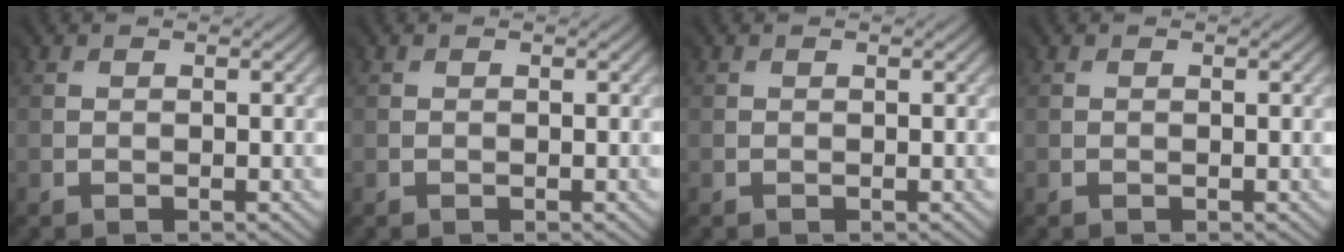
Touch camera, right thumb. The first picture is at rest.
{"total": 0.0}
{"total": 0.0}
{"total": 0.0}